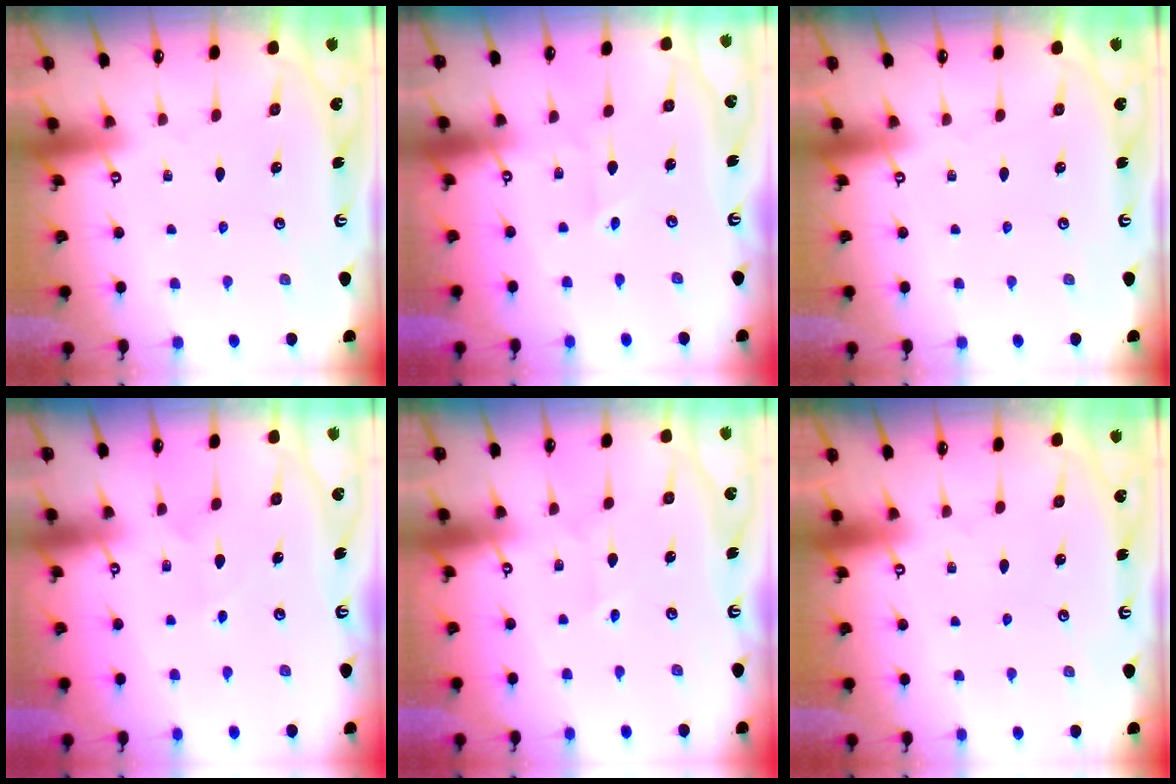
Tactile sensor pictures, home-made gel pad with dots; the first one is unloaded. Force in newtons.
{"total": 1.8, "press": 1.8, "slide": 0.1}
{"total": 0.0}
{"total": 4.3, "press": 4.3, "slide": 0.3}
{"total": 2.0, "press": 1.9, "slide": 0.5}
{"total": 0.0}